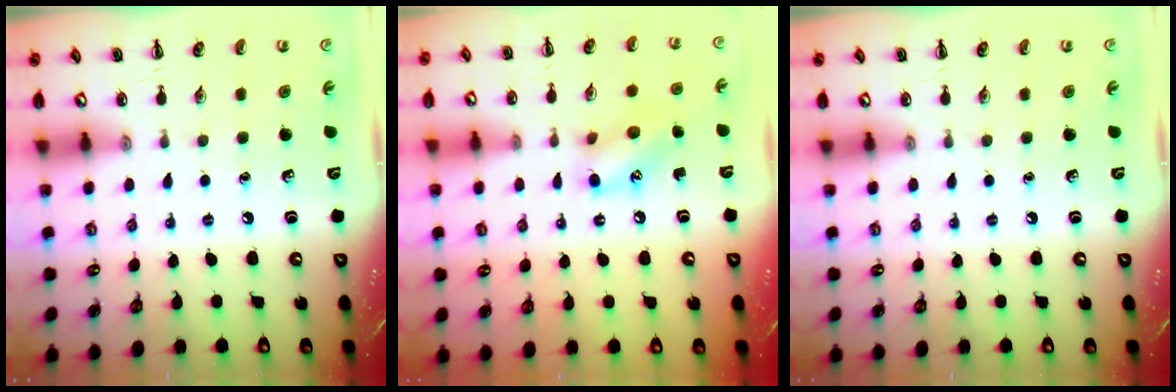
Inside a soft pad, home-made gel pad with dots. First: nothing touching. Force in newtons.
{"total": 10.7, "press": 10.7, "slide": 0.3}
{"total": 0.0}